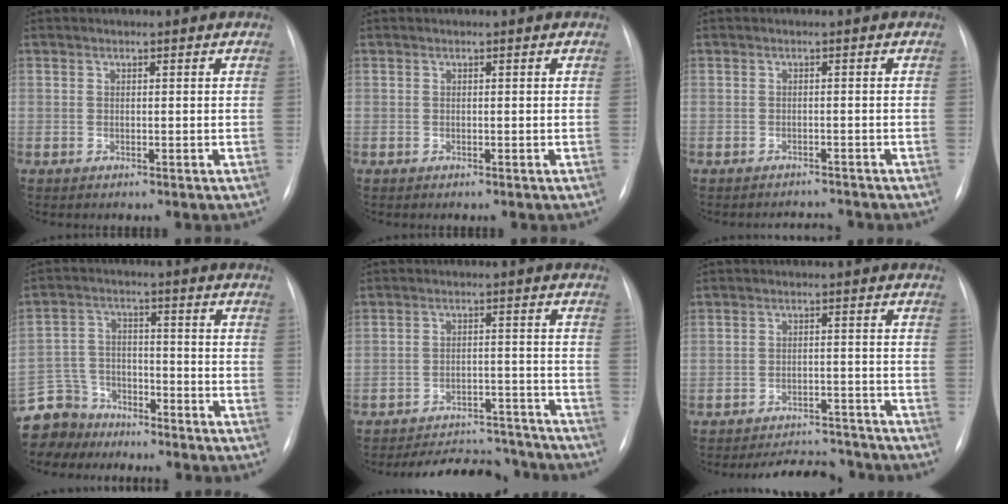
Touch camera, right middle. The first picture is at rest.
{"total": 0.0}
{"total": 2.4, "force": [-2.4, 0.1, -0.4], "torque": [0.006, -0.007, -0.031]}
{"total": 8.7, "force": [-7.6, 4.2, -0.3], "torque": [-0.002, 0.016, -0.144]}
{"total": 13.2, "force": [-12.6, 3.2, 2.0], "torque": [-0.022, 0.015, -0.165]}
{"total": 9.0, "force": [-8.8, 1.9, 1.1], "torque": [-0.010, 0.004, -0.120]}